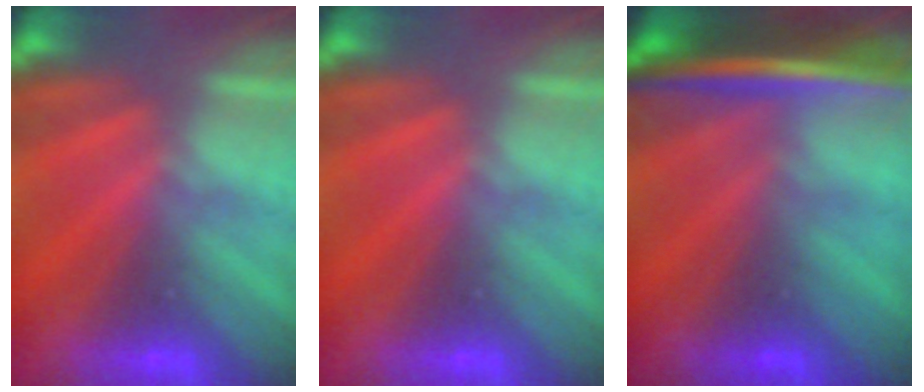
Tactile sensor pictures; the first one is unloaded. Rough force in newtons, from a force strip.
{"total": 0.0}
{"total": 7.5}